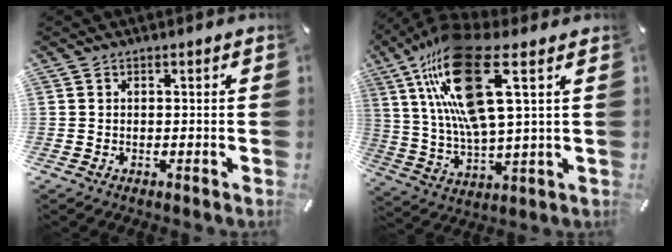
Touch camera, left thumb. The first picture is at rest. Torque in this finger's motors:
{"motor_torque": [2.28, 2.73, 2.01, -0.76, 0.45]}